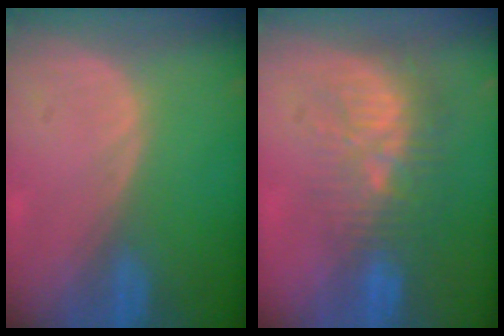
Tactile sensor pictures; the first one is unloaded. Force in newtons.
{"total": 9.9, "press": 8.9, "slide": 4.3}